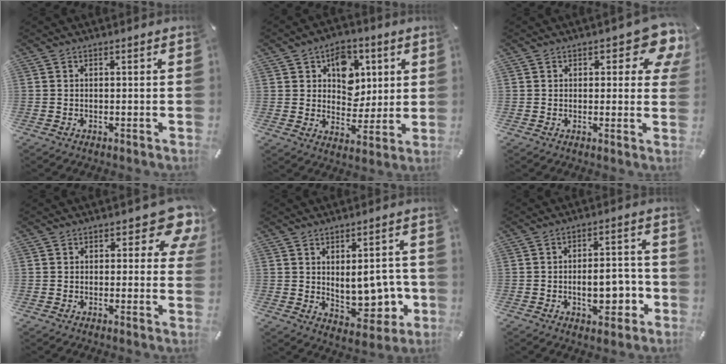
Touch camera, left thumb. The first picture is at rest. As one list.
[{"total": 10.1, "force": [3.6, 8.4, 4.4], "torque": [-0.051, -0.012, 0.063]}, {"total": 8.4, "force": [4.6, 4.2, 5.7], "torque": [-0.053, -0.026, 0.074]}, {"total": 9.1, "force": [4.8, 4.6, 6.2], "torque": [-0.063, -0.028, 0.079]}, {"total": 11.1, "force": [0.7, 6.8, 8.8], "torque": [-0.097, -0.012, 0.022]}, {"total": 10.1, "force": [-2.4, 5.6, 8.1], "torque": [-0.096, 0.006, -0.037]}]